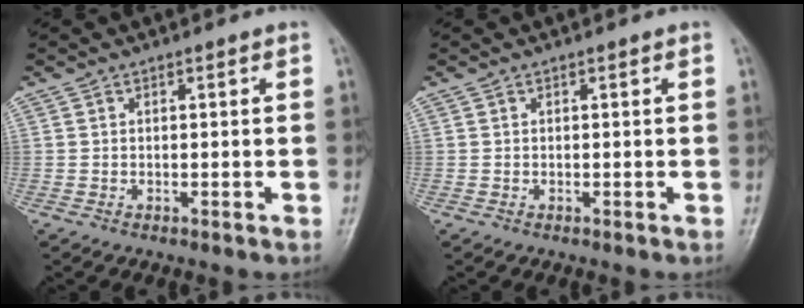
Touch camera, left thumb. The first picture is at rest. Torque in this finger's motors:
{"motor_torque": [0.01, 0.00, 0.01, -0.04, 0.00]}